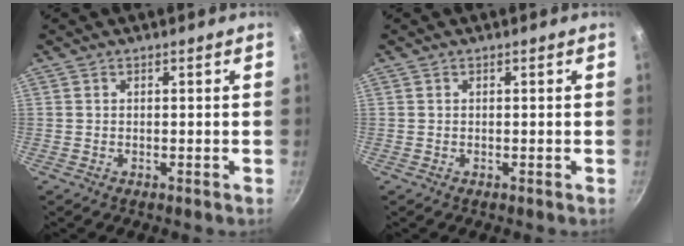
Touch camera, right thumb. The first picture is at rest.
{"total": 0.0}